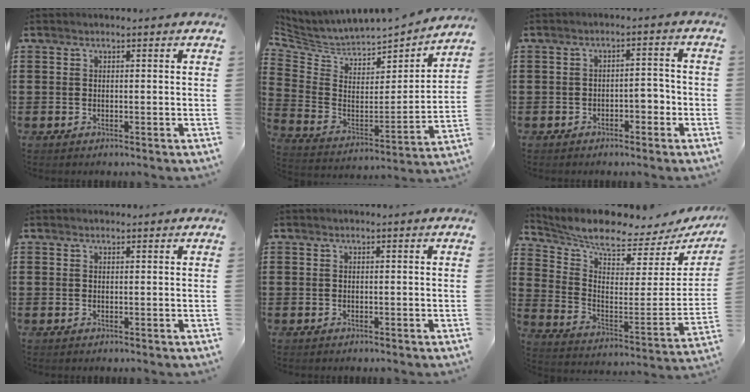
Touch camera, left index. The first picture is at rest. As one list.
[{"total": 4.5, "force": [4.3, 1.3, 0.2], "torque": [-0.038, -0.053, 0.070]}, {"total": 2.6, "force": [-1.6, 1.3, 1.6], "torque": [-0.033, 0.004, -0.035]}, {"total": 0.5, "force": [0.4, 0.3, 0.1], "torque": [-0.003, 0.001, 0.009]}, {"total": 0.0}, {"total": 6.1, "force": [5.4, 0.4, 2.7], "torque": [-0.074, -0.059, 0.086]}]